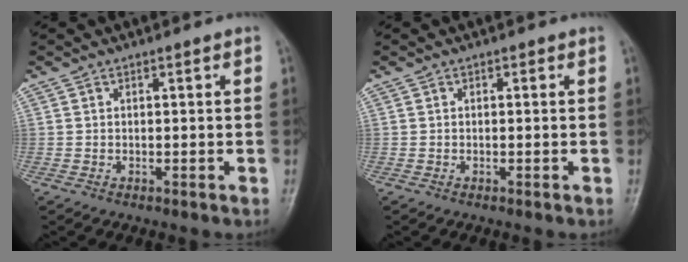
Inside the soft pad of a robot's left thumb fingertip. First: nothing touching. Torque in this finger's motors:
{"motor_torque": [-0.09, -0.06, 0.03, 0.01, 0.00]}